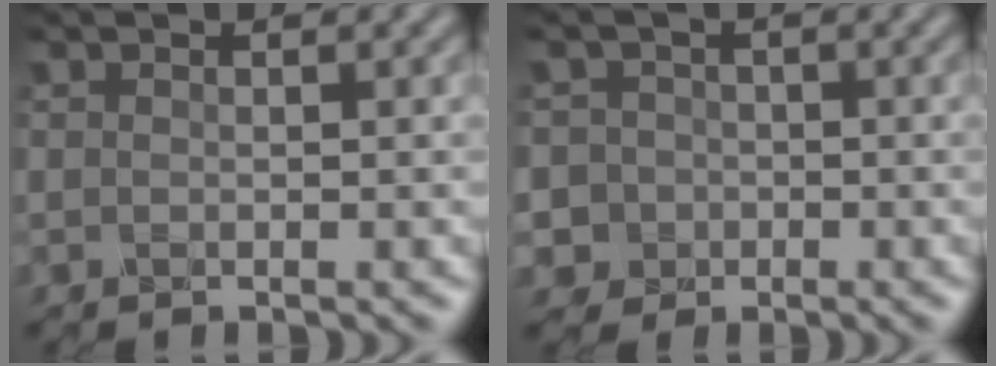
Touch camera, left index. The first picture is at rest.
{"total": 4.7, "force": [-1.1, 4.5, 0.7], "torque": [-0.002, 0.011, -0.042]}